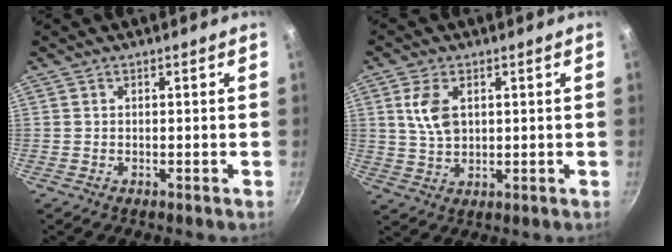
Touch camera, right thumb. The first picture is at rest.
{"total": 6.6, "force": [1.9, 4.0, 4.9], "torque": [-0.089, -0.007, 0.039]}